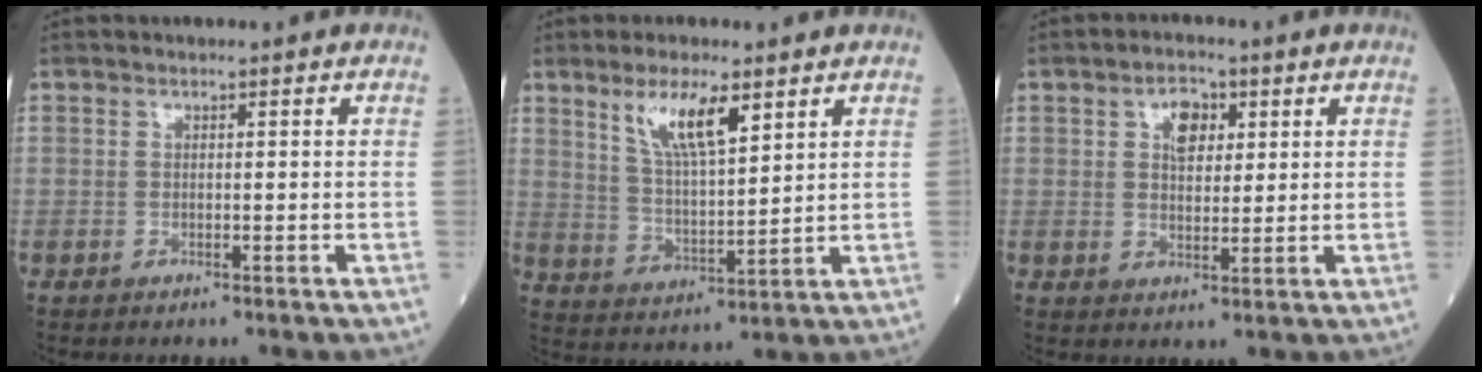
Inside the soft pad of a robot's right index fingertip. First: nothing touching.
{"total": 8.8, "force": [5.1, 1.9, 6.9], "torque": [-0.137, -0.001, 0.103]}
{"total": 4.7, "force": [2.0, 2.6, 3.3], "torque": [-0.057, 0.010, 0.036]}